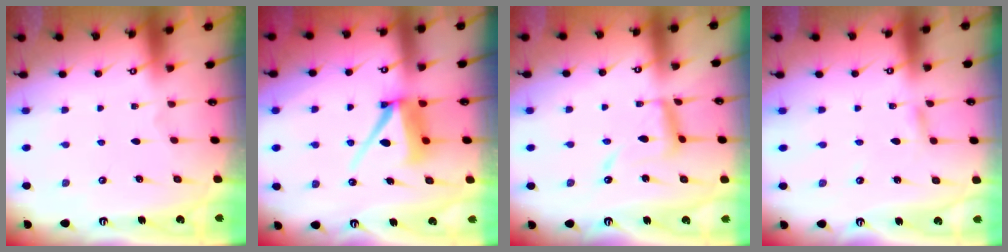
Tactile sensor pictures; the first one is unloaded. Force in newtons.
{"total": 10.0, "press": 9.9, "slide": 1.0}
{"total": 11.6, "press": 11.6, "slide": 1.0}
{"total": 2.3, "press": 2.3, "slide": 0.1}